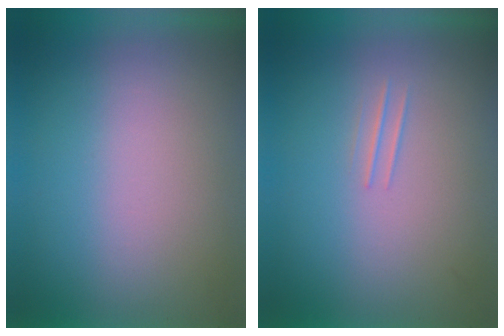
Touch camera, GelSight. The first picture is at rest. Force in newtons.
{"total": 1.1}